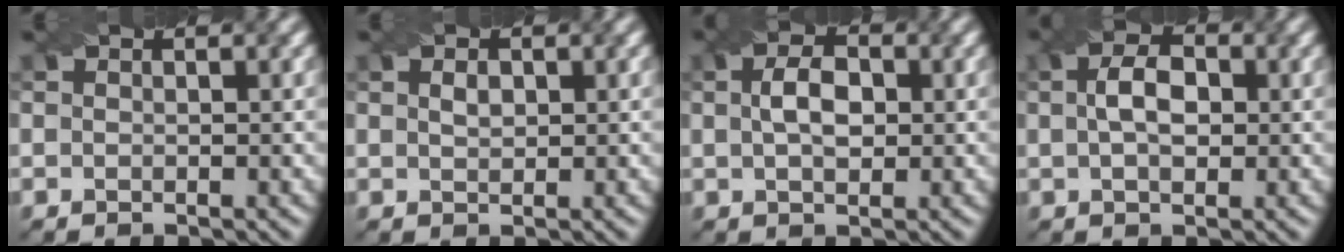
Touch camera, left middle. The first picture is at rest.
{"total": 1.1, "force": [0.4, 0.7, 0.8], "torque": [-0.015, 0.001, 0.011]}
{"total": 3.4, "force": [0.4, 2.0, 2.7], "torque": [-0.055, 0.005, 0.004]}
{"total": 3.6, "force": [0.4, 2.2, 2.8], "torque": [-0.054, 0.007, 0.003]}